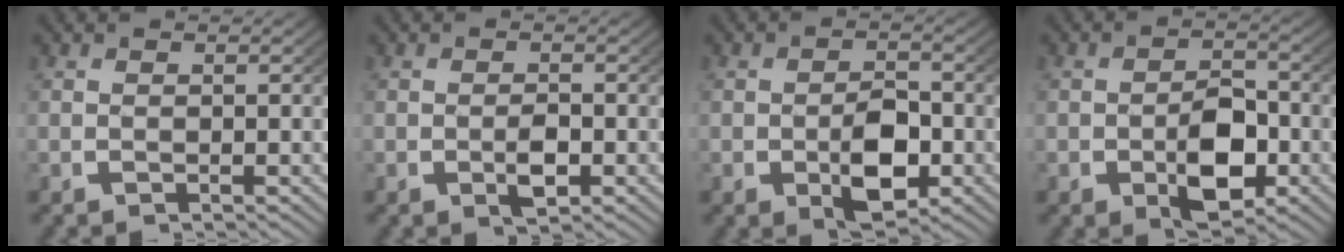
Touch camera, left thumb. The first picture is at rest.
{"total": 2.2, "force": [-0.5, 1.2, 1.7], "torque": [-0.028, -0.007, -0.005]}
{"total": 5.5, "force": [-1.1, 3.5, 4.1], "torque": [-0.078, -0.028, -0.005]}
{"total": 6.3, "force": [-1.3, 4.0, 4.6], "torque": [-0.084, -0.029, -0.007]}